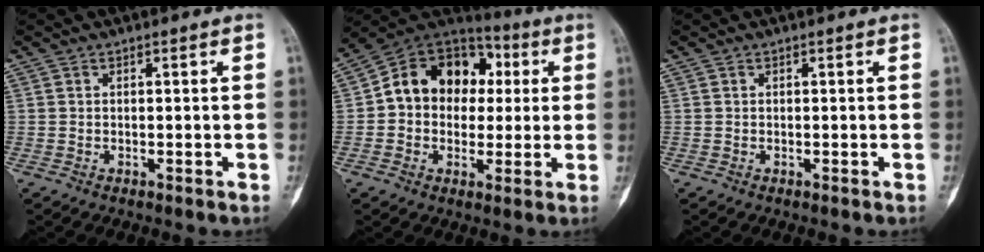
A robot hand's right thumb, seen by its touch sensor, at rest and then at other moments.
{"total": 16.0, "force": [1.9, 12.6, 9.8], "torque": [-0.113, 0.034, 0.021]}
{"total": 0.0}